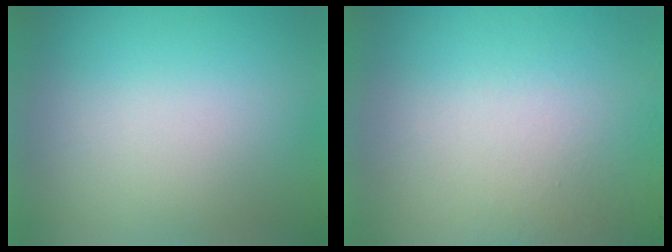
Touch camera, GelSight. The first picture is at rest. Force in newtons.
{"total": 8.2}